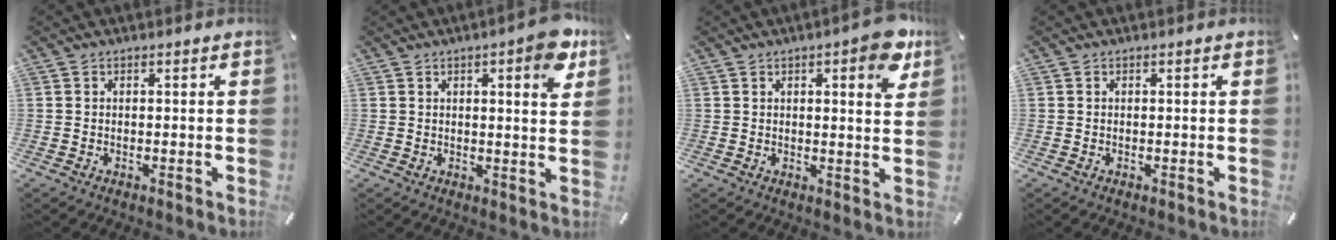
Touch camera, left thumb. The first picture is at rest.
{"total": 7.1, "force": [3.4, 1.8, 6.0], "torque": [-0.079, -0.014, 0.049]}
{"total": 8.1, "force": [4.4, 2.4, 6.4], "torque": [-0.073, -0.025, 0.067]}
{"total": 0.0}